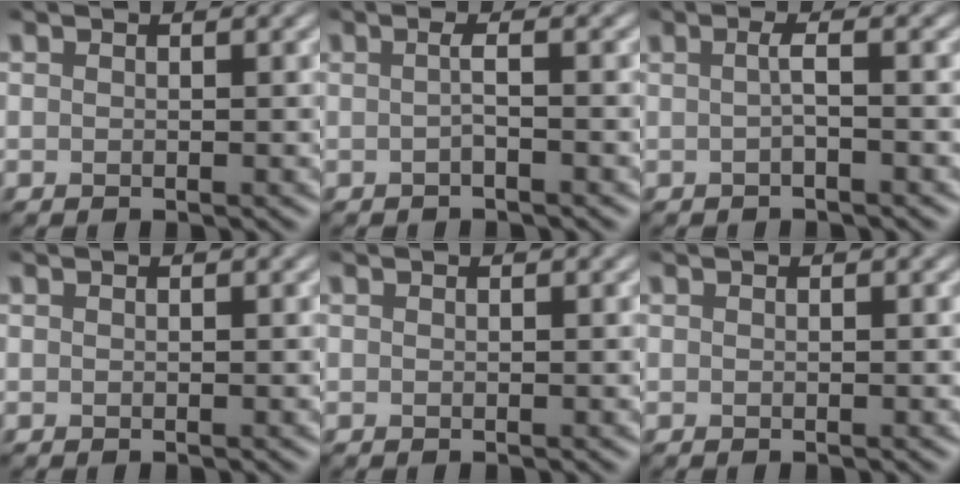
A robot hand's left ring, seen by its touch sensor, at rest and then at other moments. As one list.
[{"total": 1.4, "force": [-0.2, 0.3, 1.3], "torque": [-0.018, -0.002, -0.007]}, {"total": 1.5, "force": [-0.1, 0.3, 1.4], "torque": [-0.022, -0.001, -0.006]}, {"total": 0.0}, {"total": 0.0}, {"total": 0.0}]